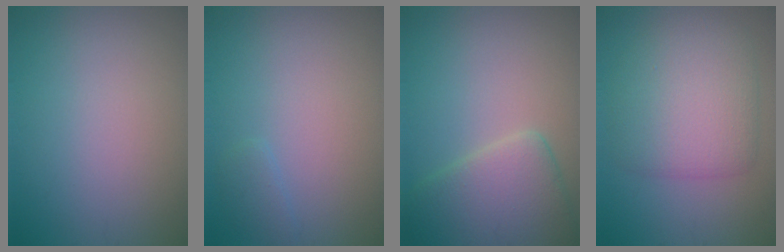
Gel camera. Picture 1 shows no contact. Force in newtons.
{"total": 1.0, "press": 1.0, "slide": 0.0}
{"total": 5.9, "press": 5.9, "slide": 0.2}
{"total": 5.8, "press": 5.8, "slide": 0.3}